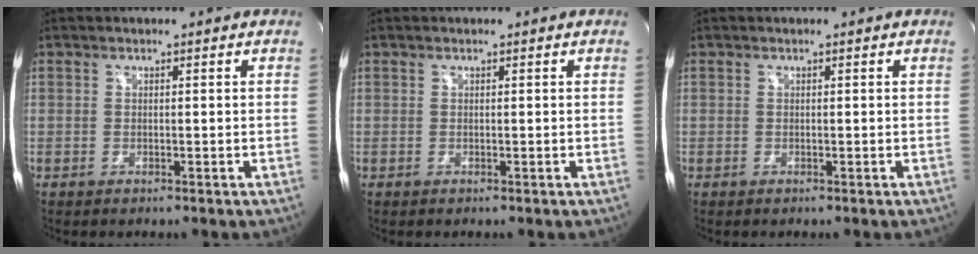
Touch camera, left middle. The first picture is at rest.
{"total": 0.0}
{"total": 0.0}